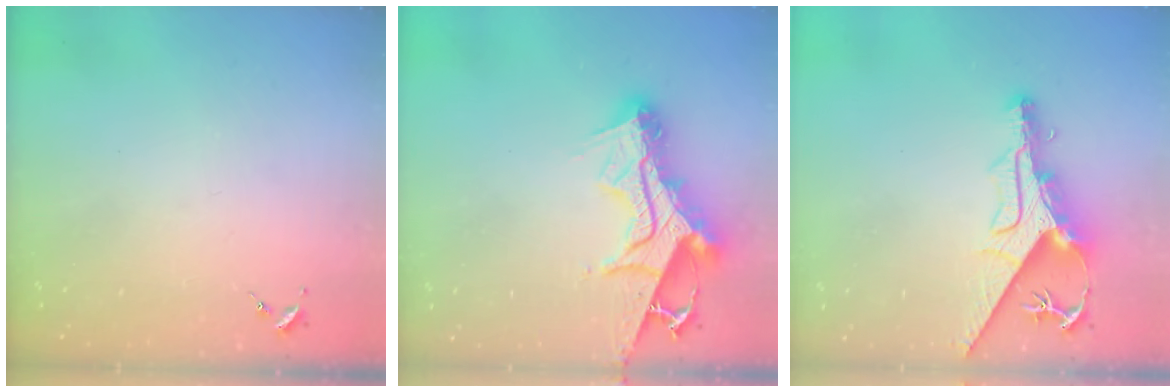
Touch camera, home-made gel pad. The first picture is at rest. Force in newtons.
{"total": 19.4, "press": 19.3, "slide": 1.6}
{"total": 12.6, "press": 12.5, "slide": 1.4}